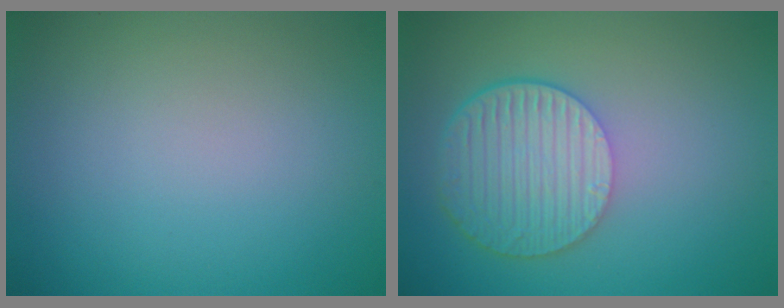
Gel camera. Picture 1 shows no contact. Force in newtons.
{"total": 6.2, "press": 4.4, "slide": 4.3}